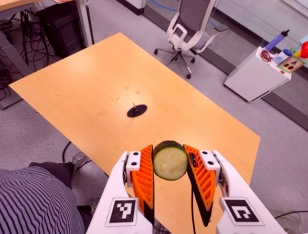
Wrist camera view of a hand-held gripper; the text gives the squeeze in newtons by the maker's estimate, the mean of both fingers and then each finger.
{"total": 9.8, "left": 9.3, "right": 10.4}